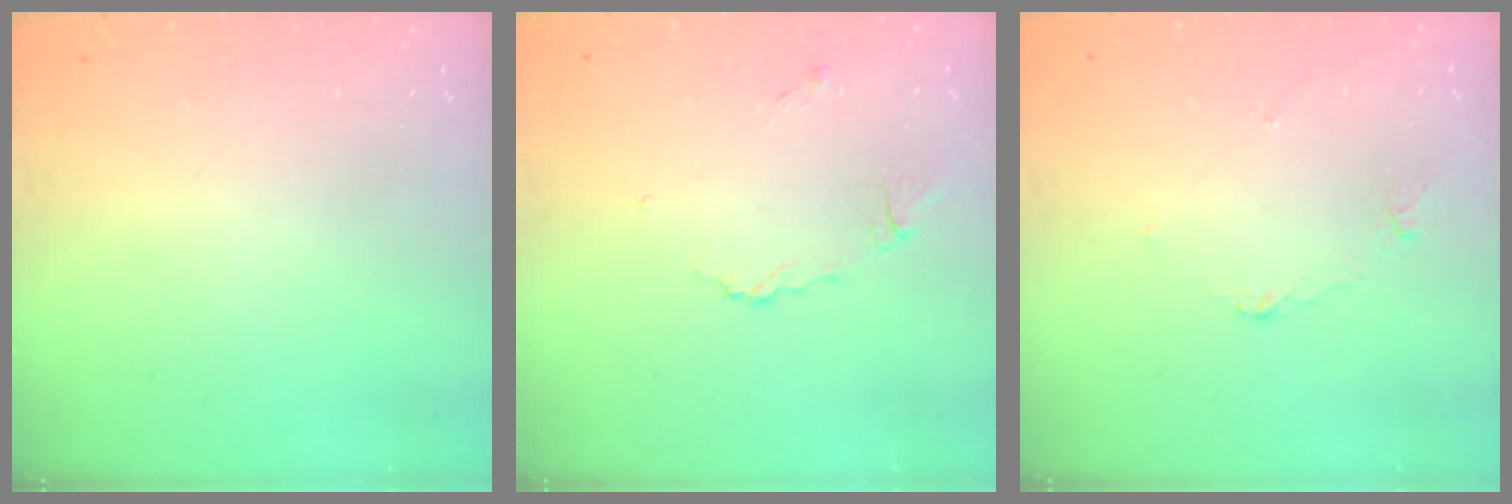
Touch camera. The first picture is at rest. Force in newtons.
{"total": 5.3, "press": 5.3, "slide": 0.3}
{"total": 3.3, "press": 3.2, "slide": 0.4}